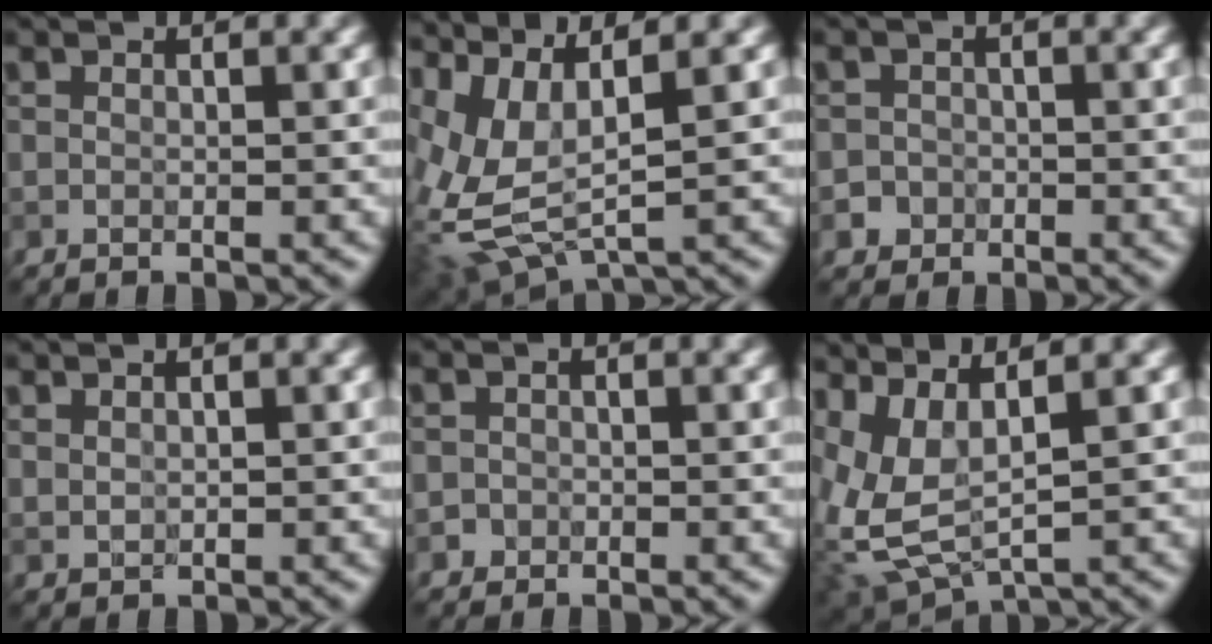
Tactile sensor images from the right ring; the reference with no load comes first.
{"total": 6.1, "force": [1.1, 2.6, 5.4], "torque": [-0.144, 0.003, 0.045]}
{"total": 1.7, "force": [-1.2, 0.7, -0.9], "torque": [0.021, 0.004, -0.008]}
{"total": 0.9, "force": [0.9, 0.2, -0.1], "torque": [0.002, 0.003, 0.026]}
{"total": 1.3, "force": [-1.0, 0.3, -0.8], "torque": [0.017, 0.000, -0.004]}
{"total": 5.8, "force": [1.5, 2.5, 5.0], "torque": [-0.129, 0.004, 0.062]}